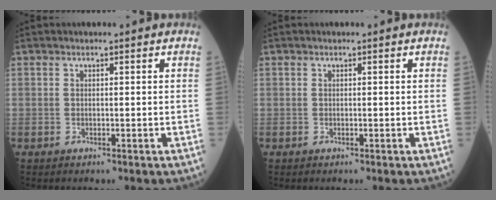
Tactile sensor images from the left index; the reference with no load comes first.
{"total": 0.0}